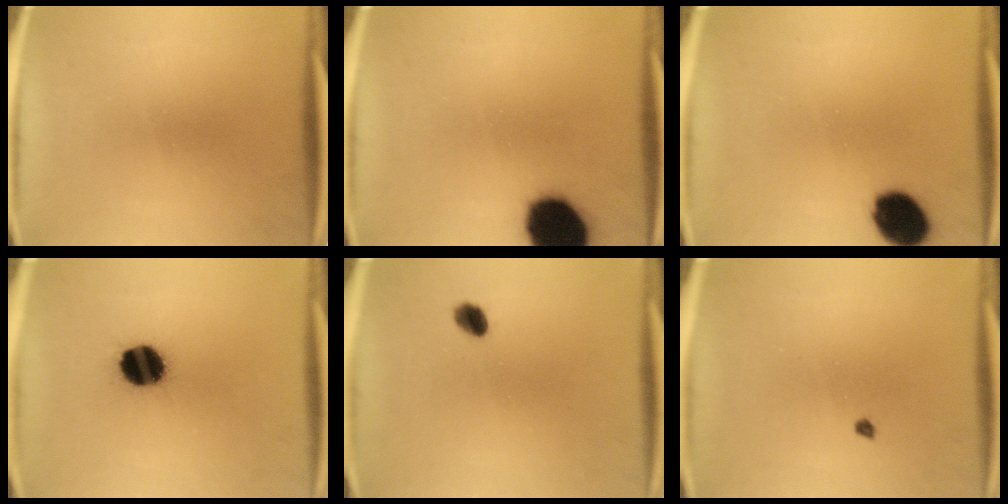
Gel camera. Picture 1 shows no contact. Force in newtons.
{"total": 17.2}
{"total": 10.8}
{"total": 12.0}
{"total": 2.8}
{"total": 0.6}